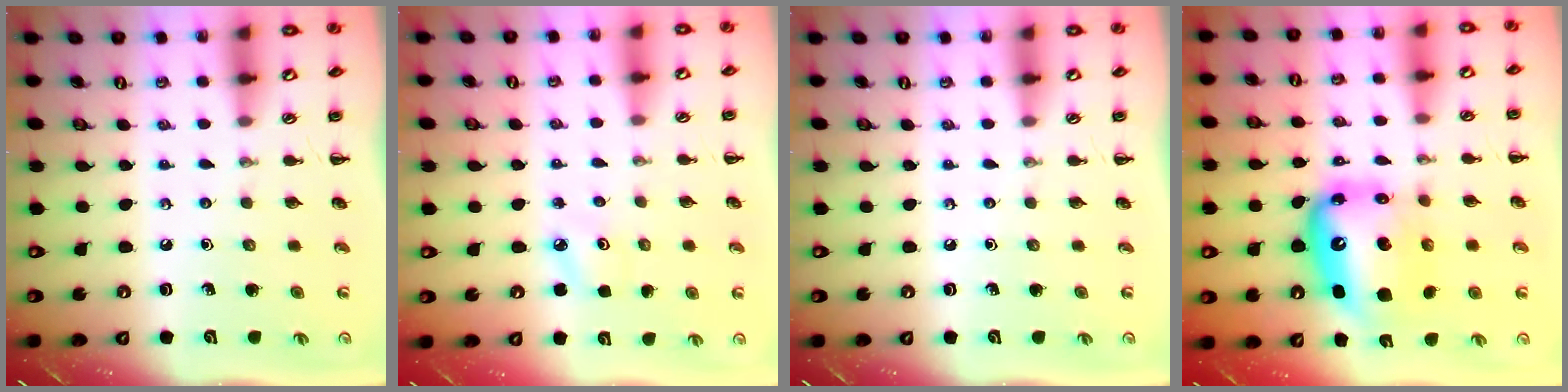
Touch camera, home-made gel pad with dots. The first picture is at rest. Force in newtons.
{"total": 4.8, "press": 4.5, "slide": 1.4}
{"total": 0.0}
{"total": 14.2, "press": 13.7, "slide": 3.9}